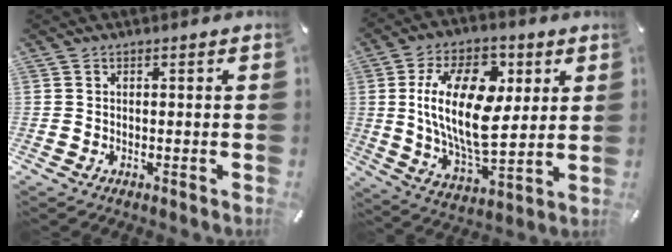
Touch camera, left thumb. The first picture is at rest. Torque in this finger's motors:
{"motor_torque": [1.03, 1.12, 2.23, -0.54, 0.63]}